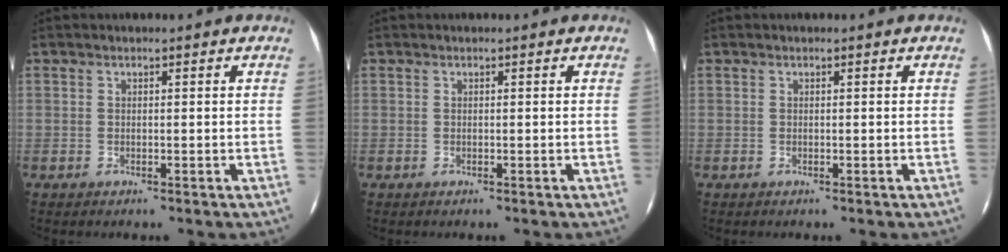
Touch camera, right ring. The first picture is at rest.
{"total": 0.0}
{"total": 0.0}